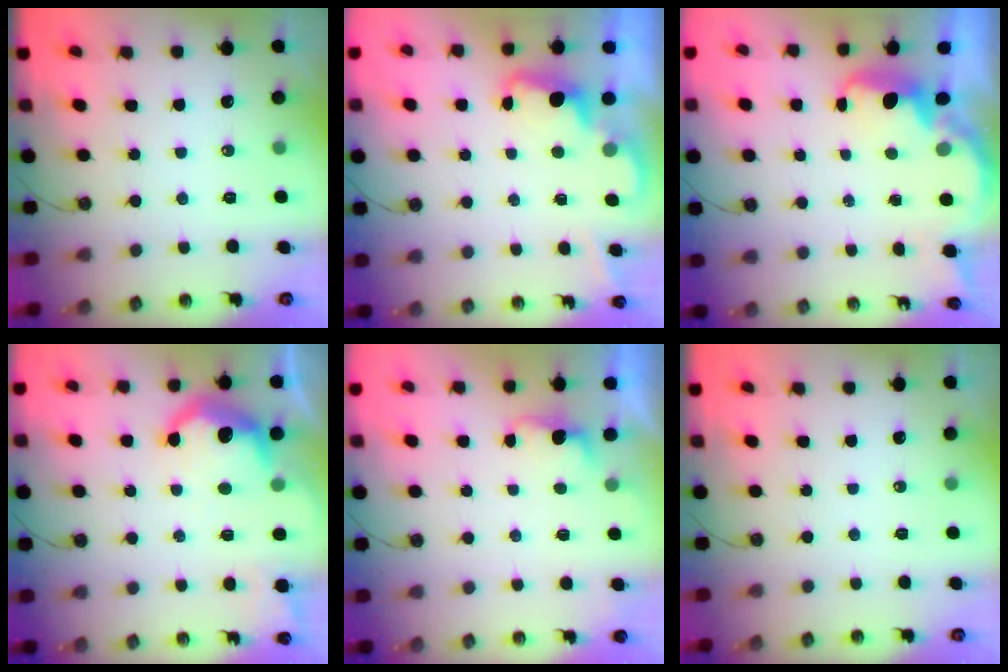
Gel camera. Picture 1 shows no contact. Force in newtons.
{"total": 2.4, "press": 2.3, "slide": 0.6}
{"total": 3.8, "press": 3.8, "slide": 0.4}
{"total": 13.1, "press": 13.1, "slide": 1.0}
{"total": 2.1, "press": 2.0, "slide": 0.9}
{"total": 0.0}